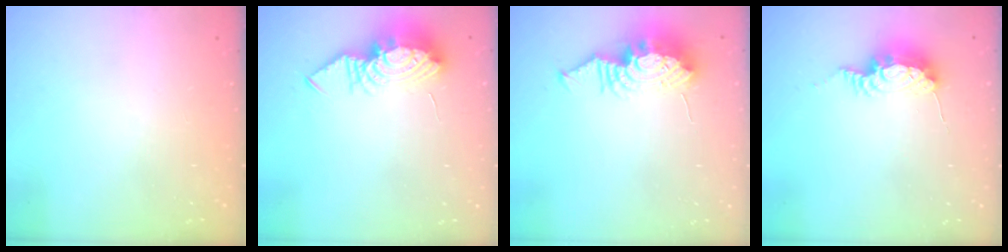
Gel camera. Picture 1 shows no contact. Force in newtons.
{"total": 11.2, "press": 11.1, "slide": 1.0}
{"total": 12.4, "press": 12.4, "slide": 1.0}
{"total": 8.5, "press": 8.5, "slide": 1.0}